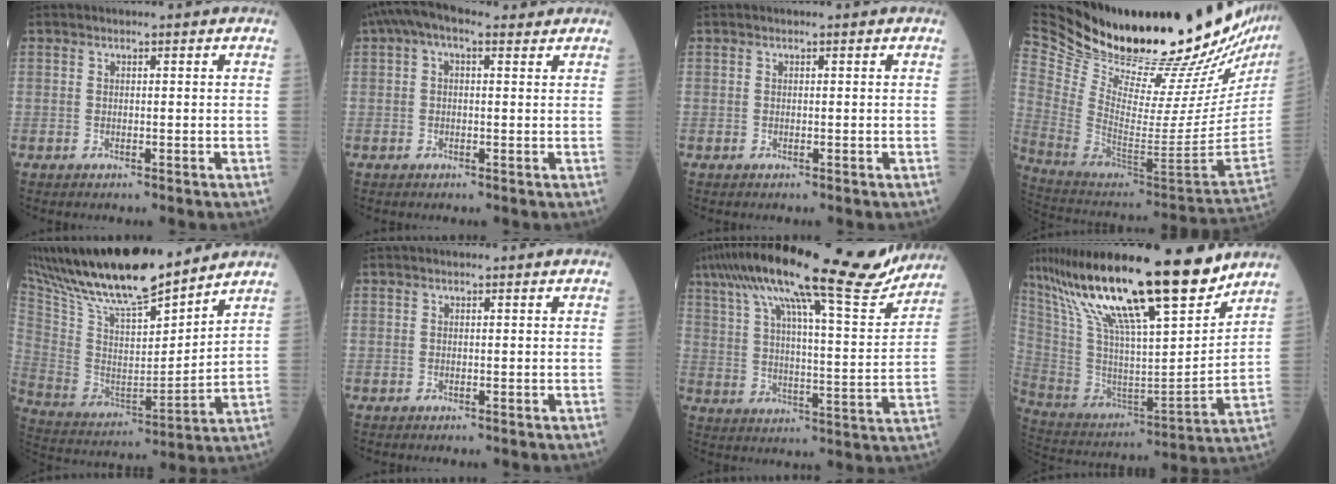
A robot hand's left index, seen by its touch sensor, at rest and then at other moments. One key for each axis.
{"total": 5.5, "fx": 3.2, "fy": 2.5, "fz": 3.7, "tx": -0.077, "ty": 0.044, "tz": 0.051}
{"total": 0.0}
{"total": 37.0, "fx": 31.2, "fy": 4.7, "fz": 19.4, "tx": -0.335, "ty": -0.114, "tz": 0.453}
{"total": 22.7, "fx": 19.4, "fy": 3.8, "fz": 11.2, "tx": -0.223, "ty": 0.008, "tz": 0.344}
{"total": 0.0}
{"total": 26.9, "fx": 21.5, "fy": 3.7, "fz": 15.6, "tx": -0.275, "ty": 0.013, "tz": 0.307}
{"total": 28.6, "fx": 20.8, "fy": 4.6, "fz": 19.1, "tx": -0.354, "ty": 0.006, "tz": 0.360}